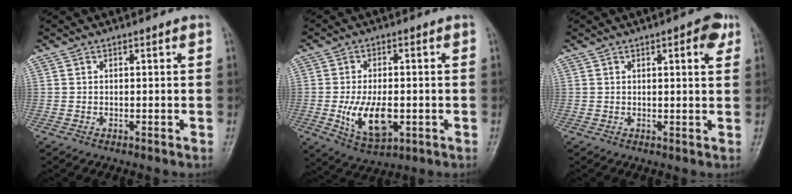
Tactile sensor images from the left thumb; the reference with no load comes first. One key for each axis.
{"total": 10.3, "fx": -2.1, "fy": 5.6, "fz": 8.4, "tx": -0.142, "ty": -0.004, "tz": -0.027}
{"total": 4.5, "fx": 2.1, "fy": 1.5, "fz": 3.7, "tx": -0.035, "ty": -0.004, "tz": 0.021}